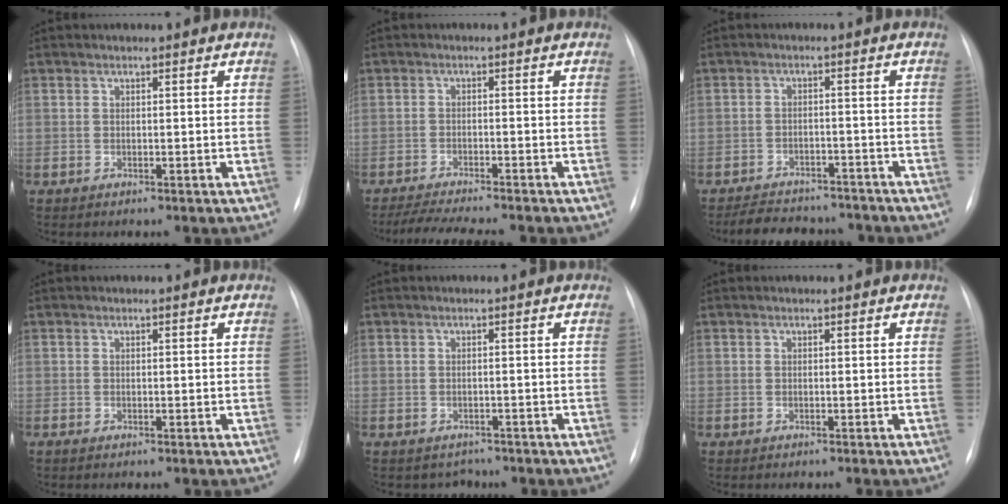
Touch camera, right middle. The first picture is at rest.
{"total": 8.4, "force": [-7.5, 0.4, 3.9], "torque": [-0.062, -0.016, -0.116]}
{"total": 10.6, "force": [-9.4, 4.0, 2.8], "torque": [-0.043, 0.010, -0.125]}
{"total": 0.0}
{"total": 2.1, "force": [-1.8, 1.1, -0.4], "torque": [0.002, 0.004, -0.023]}
{"total": 0.0}